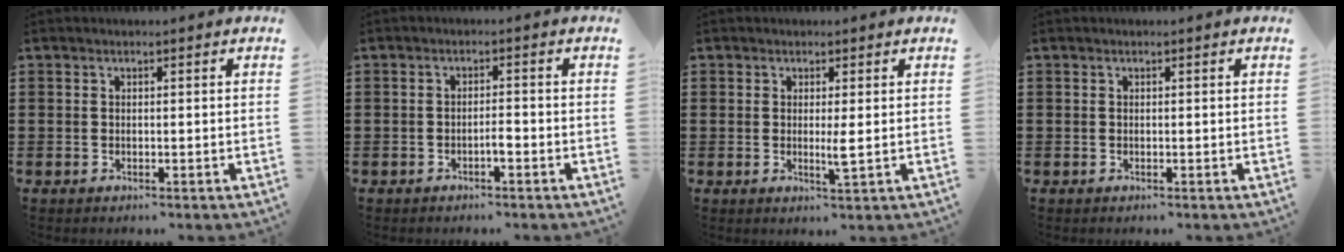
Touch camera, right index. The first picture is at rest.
{"total": 1.7, "force": [-1.0, 0.3, 1.4], "torque": [-0.027, -0.001, -0.018]}
{"total": 2.3, "force": [0.0, 0.1, 2.3], "torque": [-0.044, -0.006, 0.000]}
{"total": 0.0}